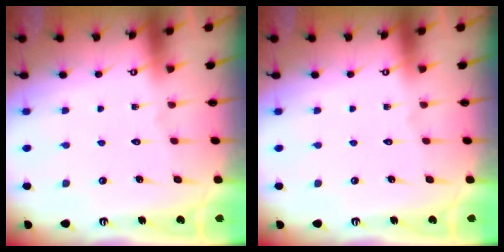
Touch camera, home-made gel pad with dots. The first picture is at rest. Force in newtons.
{"total": 0.0}